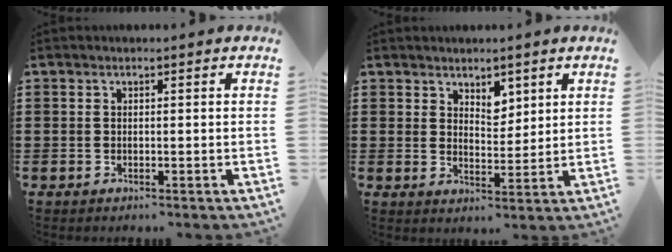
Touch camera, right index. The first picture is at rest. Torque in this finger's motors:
{"motor_torque": [0.13, 0.47, 0.10, 0.00]}